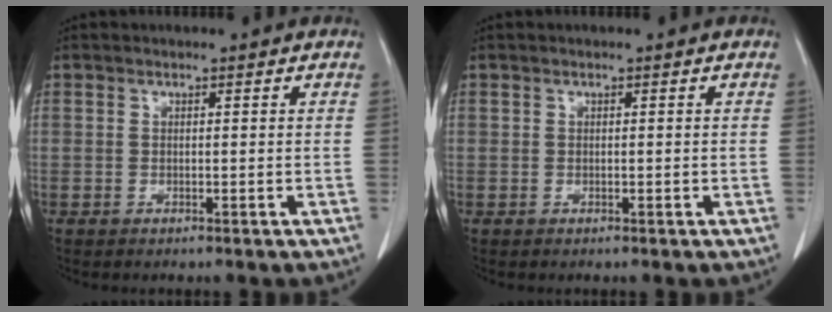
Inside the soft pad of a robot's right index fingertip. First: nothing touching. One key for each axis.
{"total": 0.0}